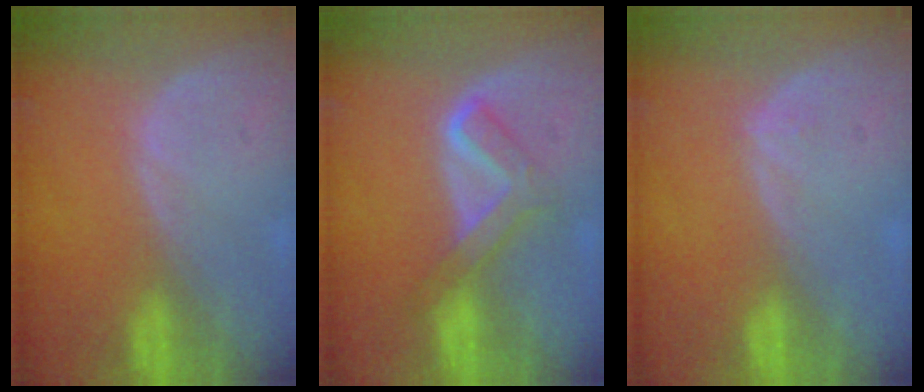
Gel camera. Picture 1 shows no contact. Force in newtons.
{"total": 5.2, "press": 5.1, "slide": 0.7}
{"total": 0.6, "press": 0.4, "slide": 0.5}